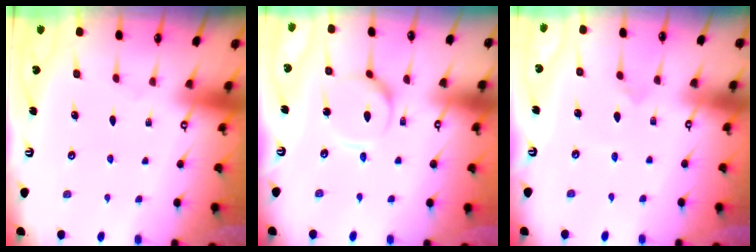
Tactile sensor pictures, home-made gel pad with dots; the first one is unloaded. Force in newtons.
{"total": 8.6, "press": 8.5, "slide": 0.7}
{"total": 2.8, "press": 2.8, "slide": 0.4}